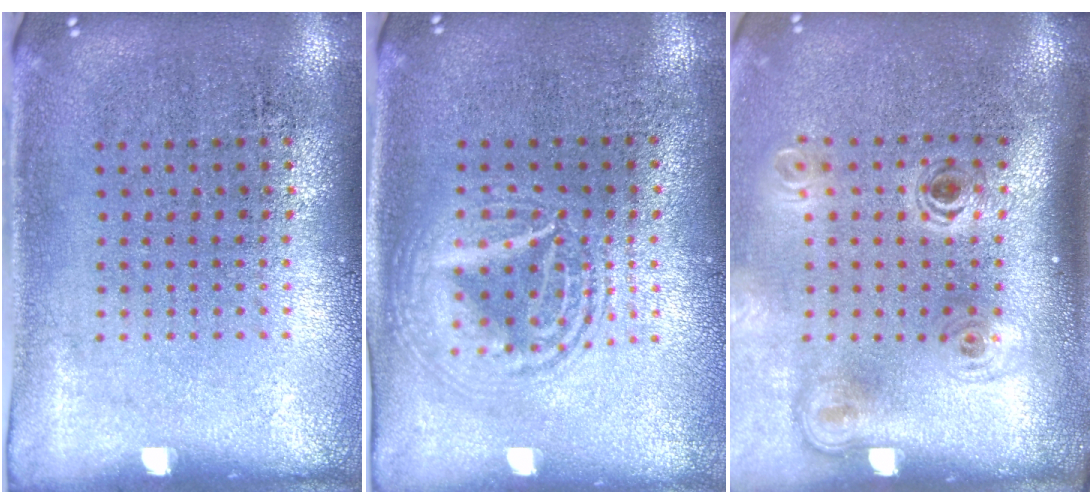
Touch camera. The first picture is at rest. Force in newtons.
{"total": 2.8, "press": 2.8, "slide": 0.4}
{"total": 2.1, "press": 1.4, "slide": 1.5}